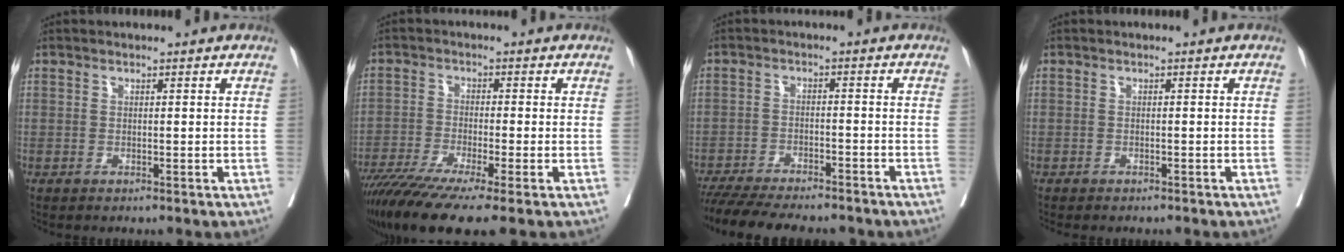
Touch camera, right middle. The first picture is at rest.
{"total": 11.4, "force": [-8.2, 0.2, 7.9], "torque": [-0.134, -0.026, -0.137]}
{"total": 17.3, "force": [-15.3, 3.3, 7.4], "torque": [-0.151, -0.024, -0.213]}
{"total": 3.7, "force": [-3.3, 0.8, 1.6], "torque": [-0.025, -0.007, -0.039]}